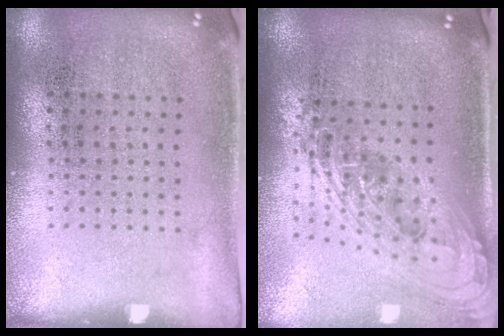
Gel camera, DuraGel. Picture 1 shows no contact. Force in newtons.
{"total": 2.3, "press": 1.7, "slide": 1.5}